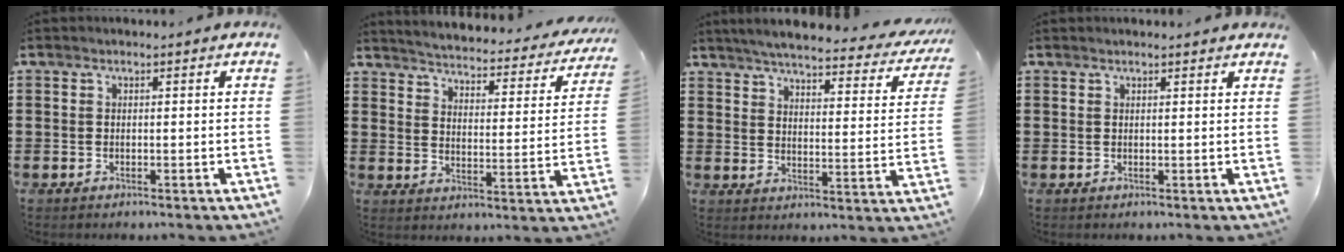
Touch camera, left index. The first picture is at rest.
{"total": 3.4, "force": [3.3, -0.4, 0.5], "torque": [-0.032, -0.034, 0.048]}
{"total": 5.0, "force": [4.5, 0.0, 2.2], "torque": [-0.063, -0.029, 0.073]}
{"total": 0.9, "force": [0.8, 0.0, 0.3], "torque": [-0.008, 0.000, 0.015]}